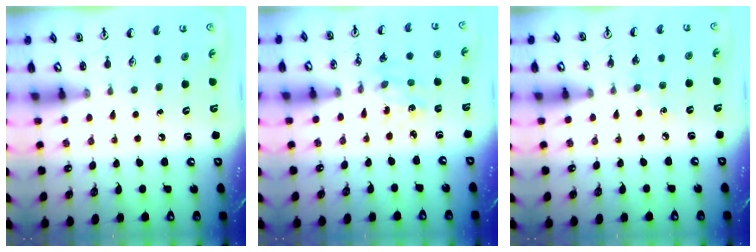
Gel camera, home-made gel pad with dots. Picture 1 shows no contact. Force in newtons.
{"total": 1.4, "press": 1.4, "slide": 0.2}
{"total": 3.1, "press": 3.1, "slide": 0.5}